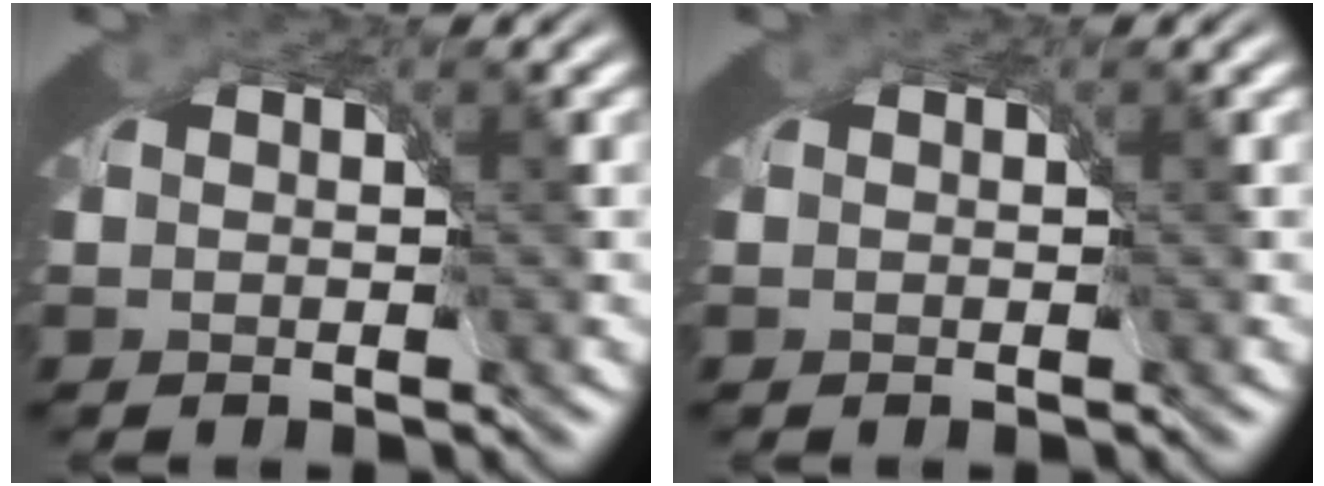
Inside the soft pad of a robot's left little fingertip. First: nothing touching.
{"total": 0.0}